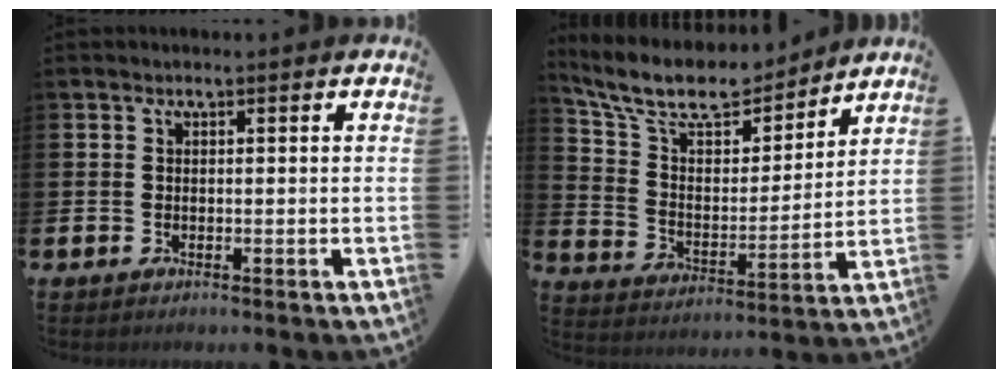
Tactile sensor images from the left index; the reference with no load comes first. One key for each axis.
{"total": 11.1, "fx": 10.0, "fy": 3.4, "fz": 3.5, "tx": -0.110, "ty": -0.066, "tz": 0.175}